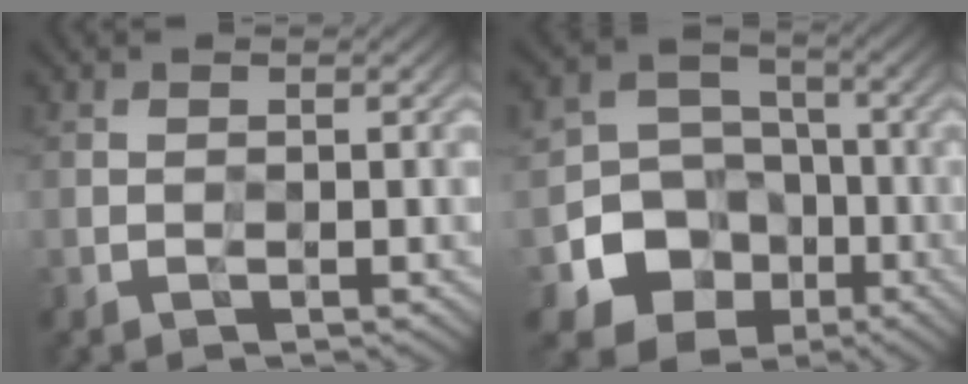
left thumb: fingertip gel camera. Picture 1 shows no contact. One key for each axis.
{"total": 10.9, "fx": -4.2, "fy": 9.4, "fz": 3.6, "tx": -0.083, "ty": -0.021, "tz": -0.105}